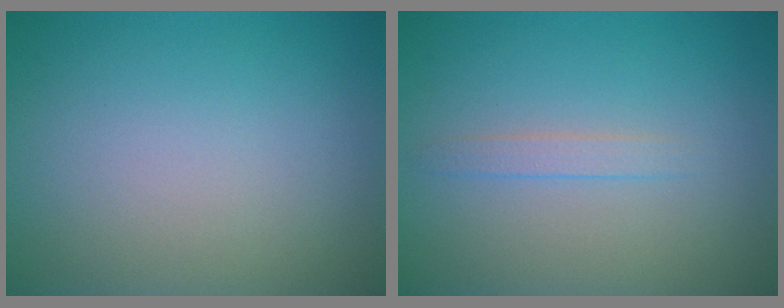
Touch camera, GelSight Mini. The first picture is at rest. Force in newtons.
{"total": 1.2, "press": 1.2, "slide": 0.1}